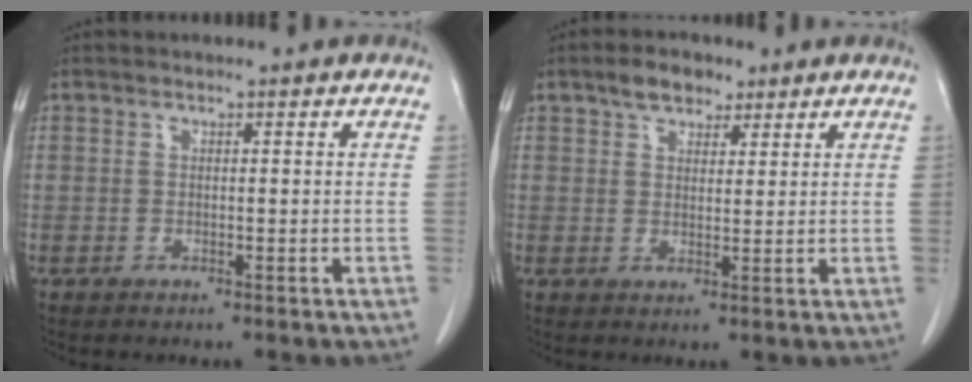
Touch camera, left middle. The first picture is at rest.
{"total": 4.2, "force": [2.8, 2.4, 1.9], "torque": [-0.032, 0.011, 0.049]}